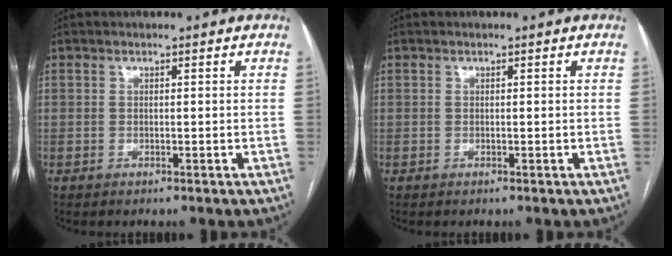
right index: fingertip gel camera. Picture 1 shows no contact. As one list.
[{"total": 0.0}]